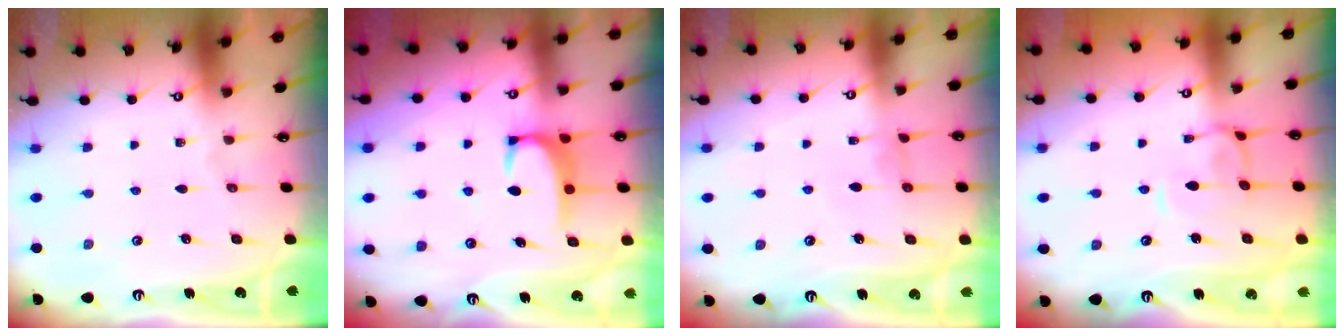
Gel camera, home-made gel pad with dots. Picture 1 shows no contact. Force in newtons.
{"total": 2.6, "press": 2.6, "slide": 0.5}
{"total": 0.6, "press": 0.4, "slide": 0.5}
{"total": 1.3, "press": 1.1, "slide": 0.7}